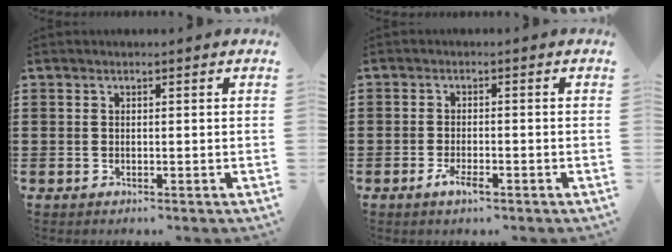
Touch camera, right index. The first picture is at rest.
{"total": 2.7, "force": [-1.5, 0.8, 2.1], "torque": [-0.049, -0.007, -0.030]}